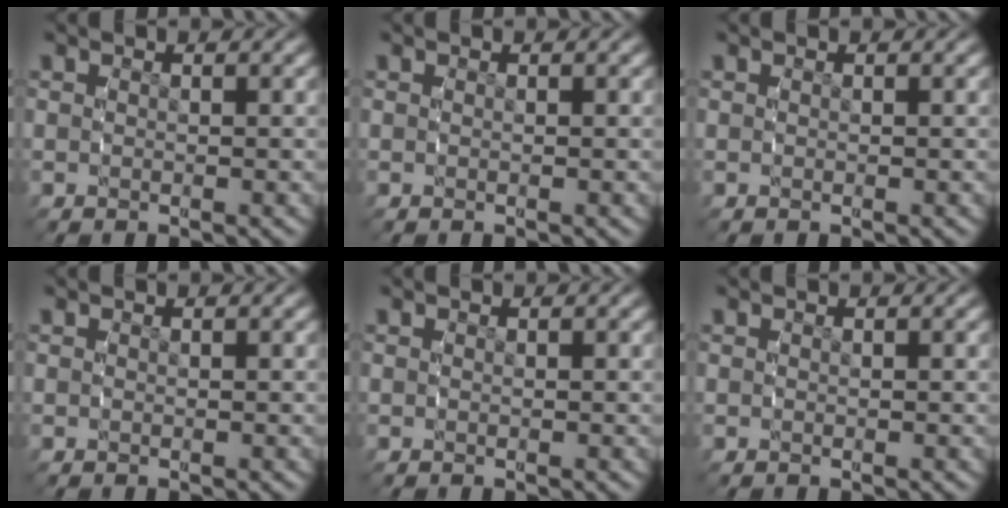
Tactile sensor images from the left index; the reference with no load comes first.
{"total": 0.0}
{"total": 0.0}
{"total": 0.0}
{"total": 0.0}
{"total": 0.0}